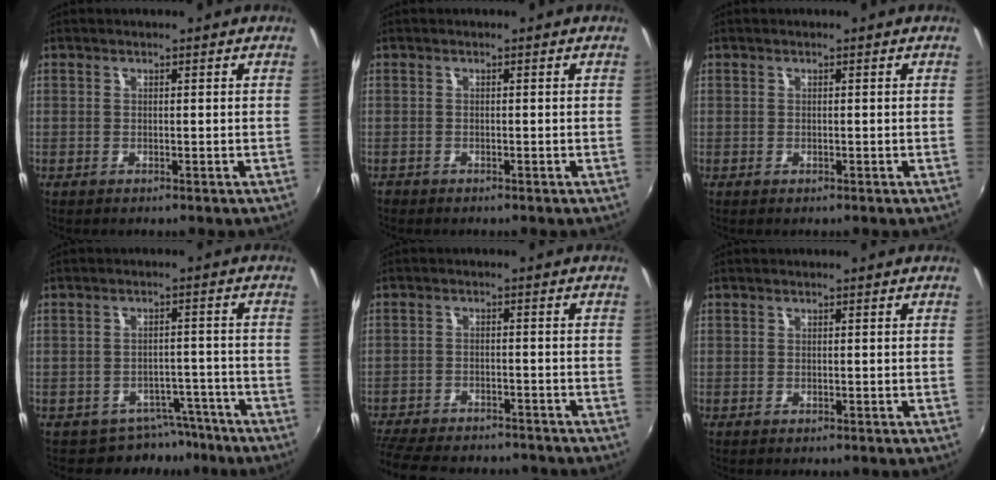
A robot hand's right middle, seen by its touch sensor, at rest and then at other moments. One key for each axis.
{"total": 0.9, "fx": -0.7, "fy": 0.5, "fz": 0.0, "tx": -0.004, "ty": -0.001, "tz": -0.015}
{"total": 0.0}
{"total": 6.6, "fx": -5.4, "fy": 3.7, "fz": 0.8, "tx": -0.018, "ty": 0.013, "tz": -0.066}
{"total": 16.7, "fx": -14.2, "fy": 5.0, "fz": 7.0, "tx": -0.160, "ty": -0.028, "tz": -0.212}
{"total": 0.0}